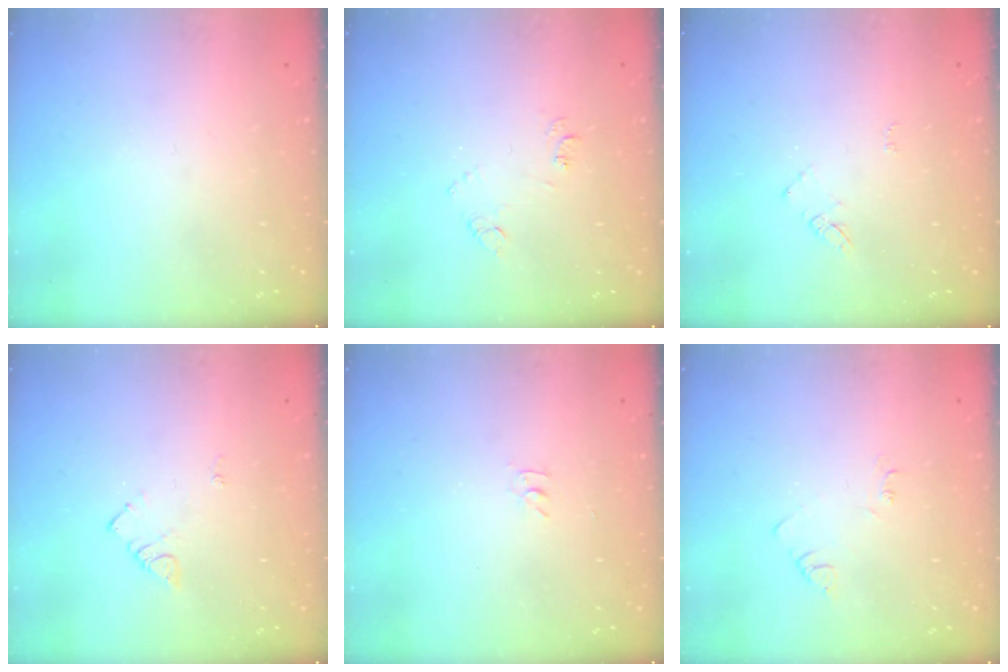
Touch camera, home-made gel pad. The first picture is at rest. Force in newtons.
{"total": 7.9, "press": 7.9, "slide": 0.6}
{"total": 4.3, "press": 4.3, "slide": 0.5}
{"total": 4.0, "press": 4.0, "slide": 0.5}
{"total": 2.8, "press": 2.8, "slide": 0.4}
{"total": 3.0, "press": 3.0, "slide": 0.4}